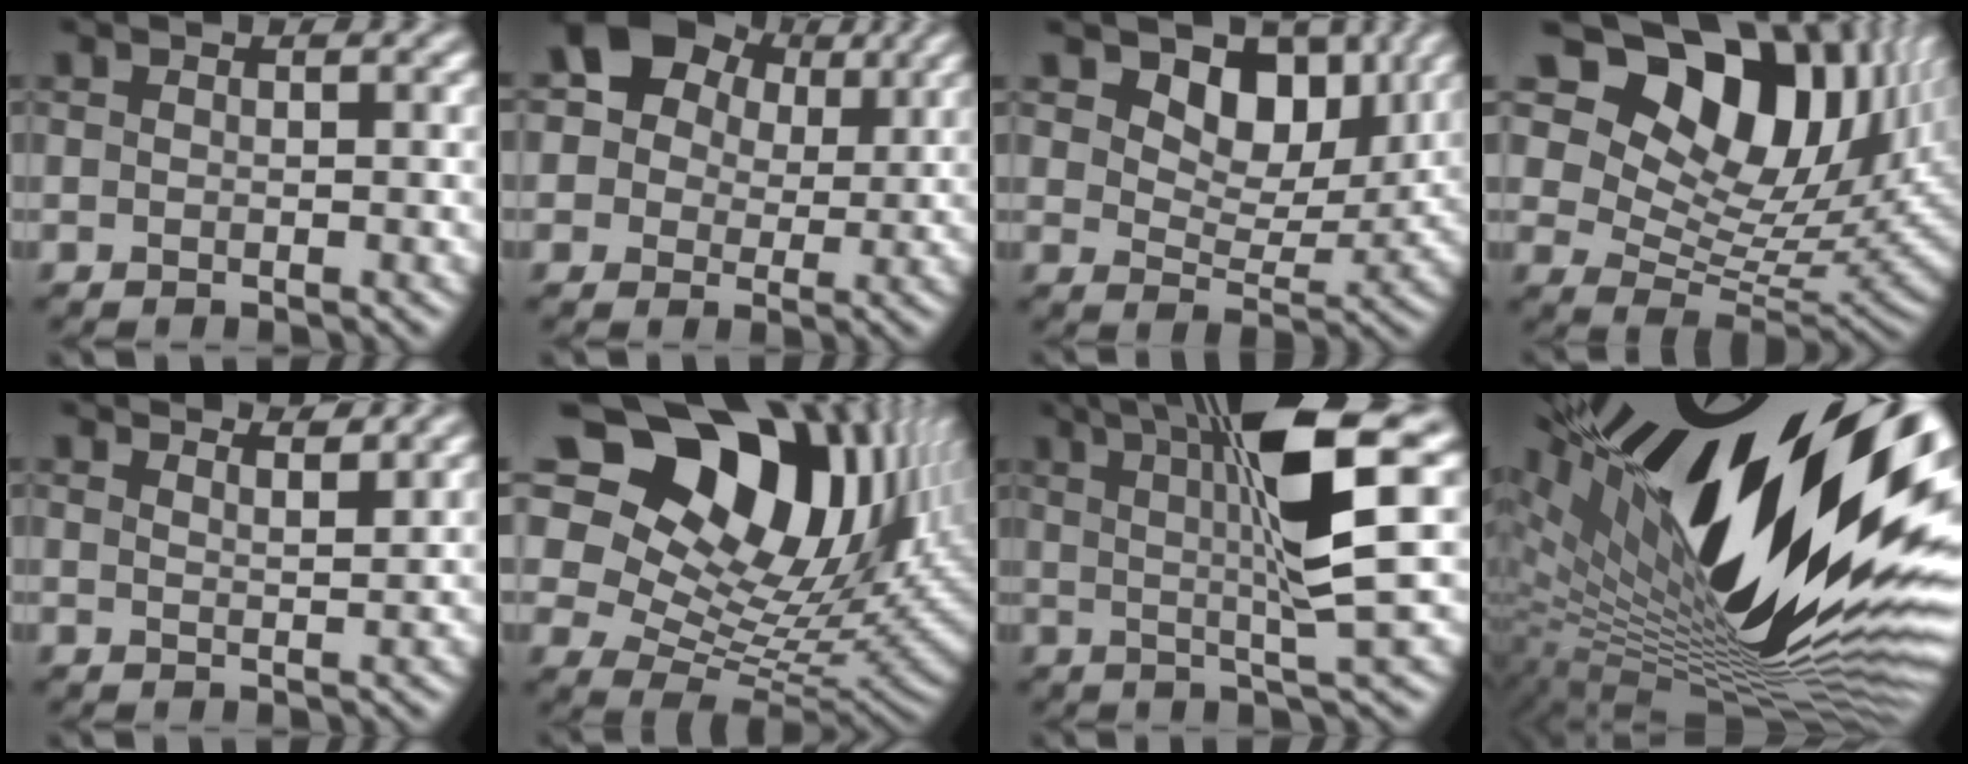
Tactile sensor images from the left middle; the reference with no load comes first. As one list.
[{"total": 9.5, "force": [4.4, 7.6, 3.7], "torque": [-0.067, 0.026, 0.057]}, {"total": 5.7, "force": [3.2, 3.5, 3.0], "torque": [-0.048, -0.015, 0.041]}, {"total": 15.8, "force": [7.7, 9.6, 10.0], "torque": [-0.169, 0.013, 0.136]}, {"total": 4.0, "force": [3.5, 1.3, 1.5], "torque": [0.009, 0.023, 0.014]}, {"total": 17.6, "force": [8.4, 11.0, 10.8], "torque": [-0.187, 0.033, 0.135]}, {"total": 8.9, "force": [2.6, 1.3, 8.4], "torque": [-0.116, 0.002, 0.039]}, {"total": 22.5, "force": [6.5, 8.9, 19.6], "torque": [-0.335, 0.012, 0.097]}]